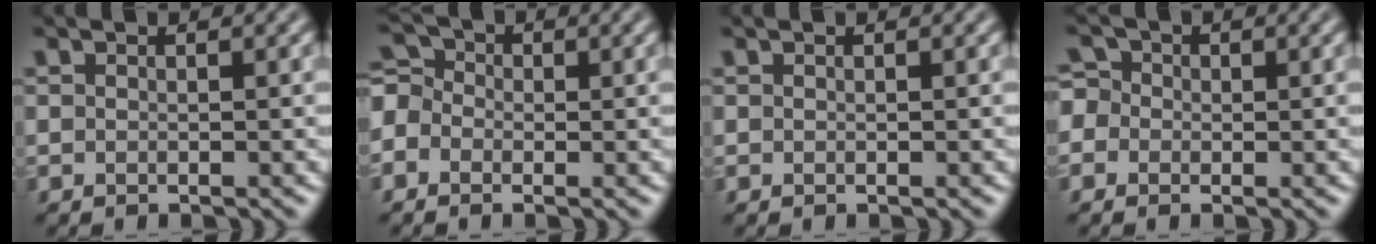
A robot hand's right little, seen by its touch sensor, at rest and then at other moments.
{"total": 3.5, "force": [-1.0, 3.0, 1.6], "torque": [-0.035, 0.016, -0.028]}
{"total": 0.0}
{"total": 2.6, "force": [-0.1, 2.4, 0.9], "torque": [-0.011, 0.022, -0.027]}